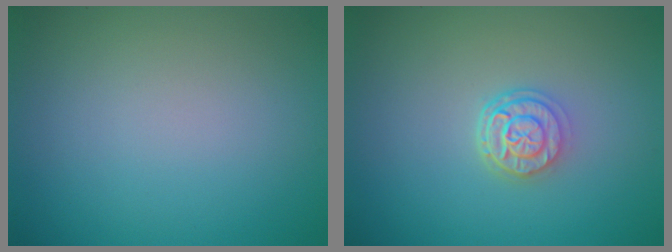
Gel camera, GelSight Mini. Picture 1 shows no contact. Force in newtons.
{"total": 3.0, "press": 2.4, "slide": 1.9}